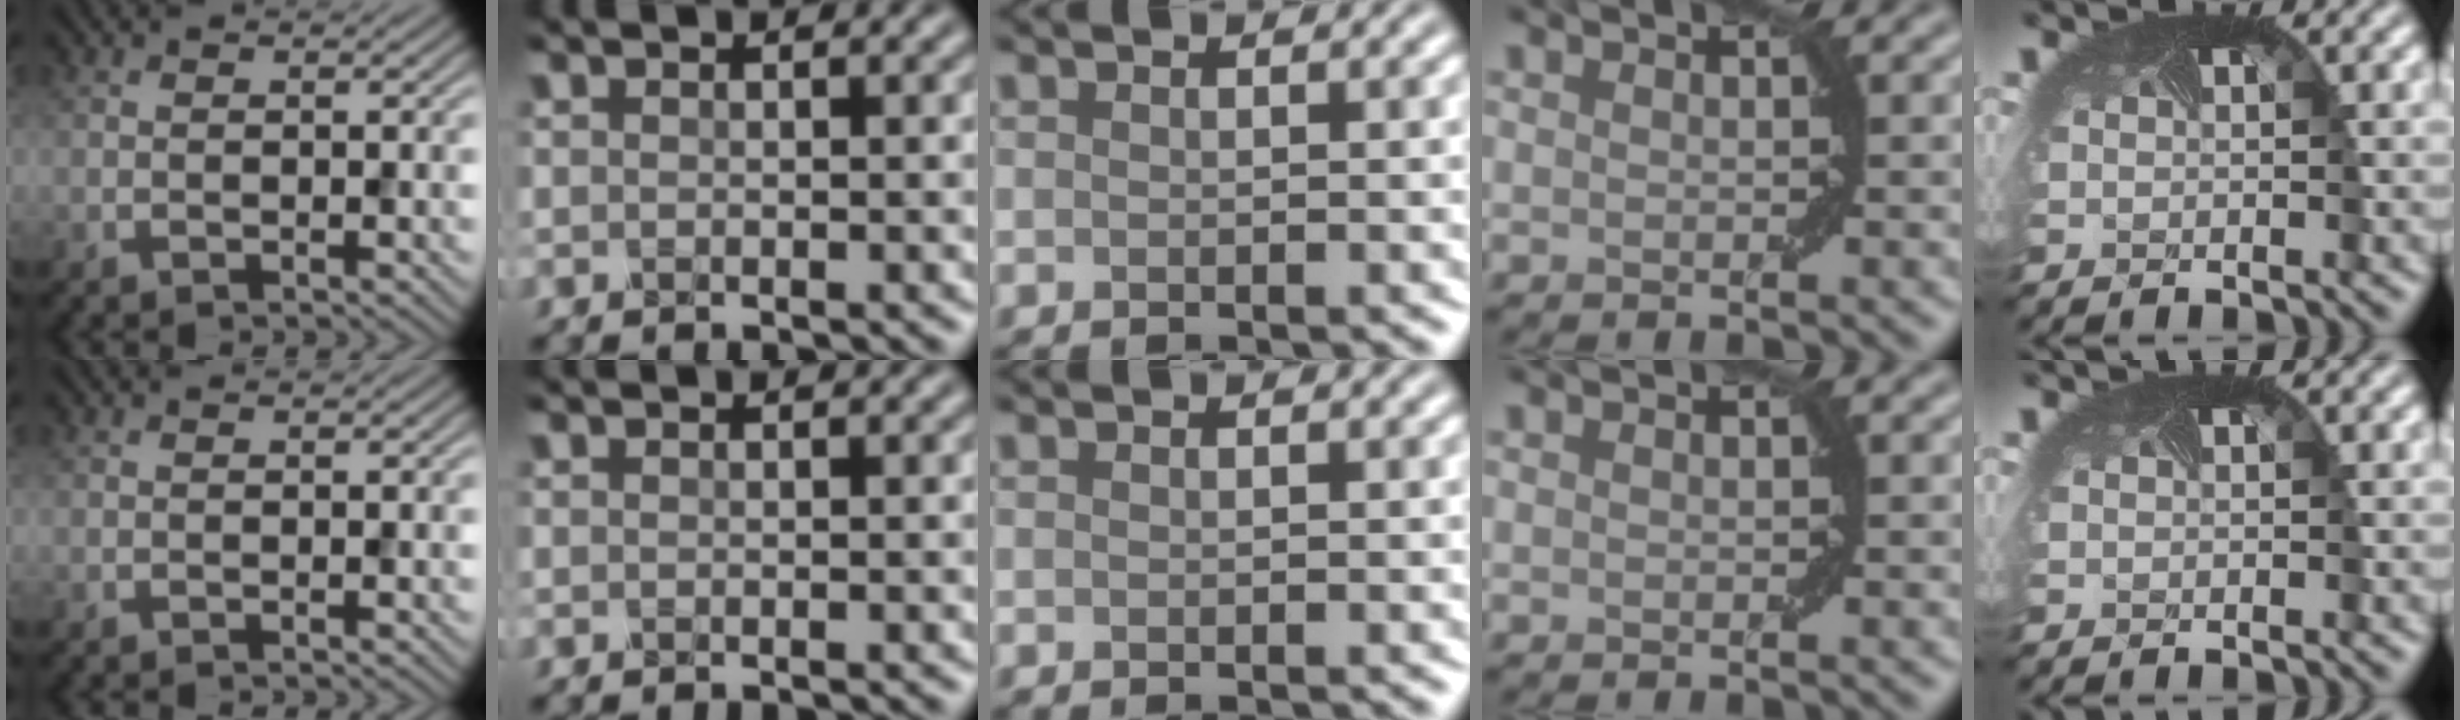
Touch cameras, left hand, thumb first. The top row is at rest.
{}